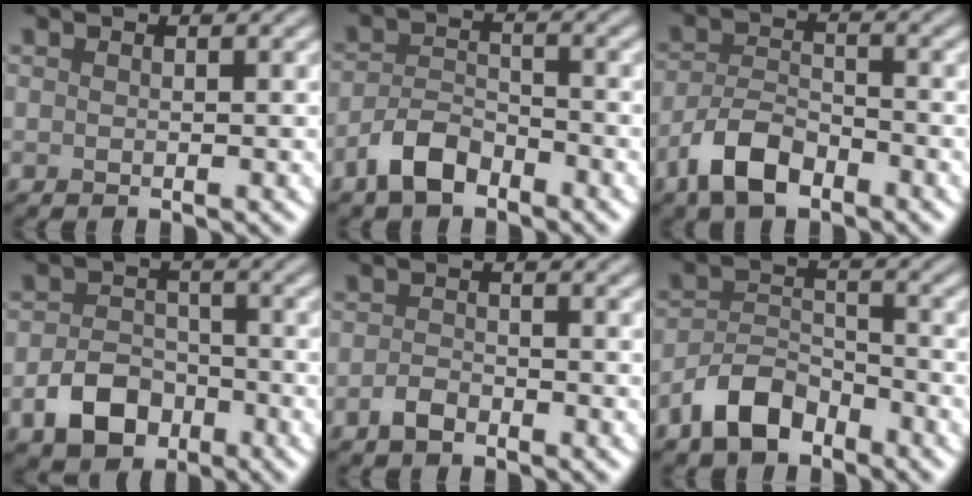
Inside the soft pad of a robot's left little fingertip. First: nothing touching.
{"total": 3.6, "force": [-2.7, 1.6, 1.8], "torque": [-0.036, 0.006, -0.059]}
{"total": 4.6, "force": [-3.2, 2.1, 2.7], "torque": [-0.049, 0.000, -0.068]}
{"total": 4.7, "force": [-2.5, 3.2, 2.3], "torque": [-0.038, -0.001, -0.048]}
{"total": 1.7, "force": [-1.4, 0.7, 0.7], "torque": [-0.013, 0.004, -0.031]}
{"total": 4.6, "force": [-3.5, 2.2, 2.1], "torque": [-0.034, 0.005, -0.076]}